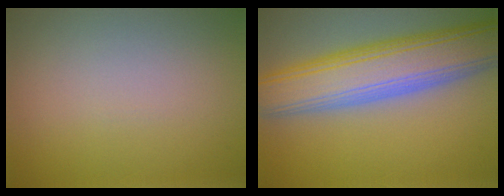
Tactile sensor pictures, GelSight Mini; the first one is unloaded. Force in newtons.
{"total": 9.7, "press": 9.7, "slide": 1.1}